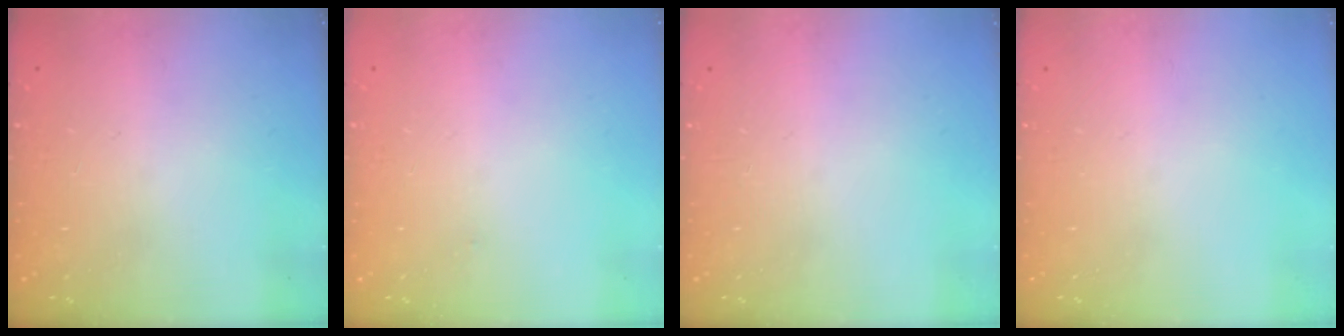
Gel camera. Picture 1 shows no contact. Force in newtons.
{"total": 9.0, "press": 1.4, "slide": 8.9}
{"total": 0.0}
{"total": 0.0}